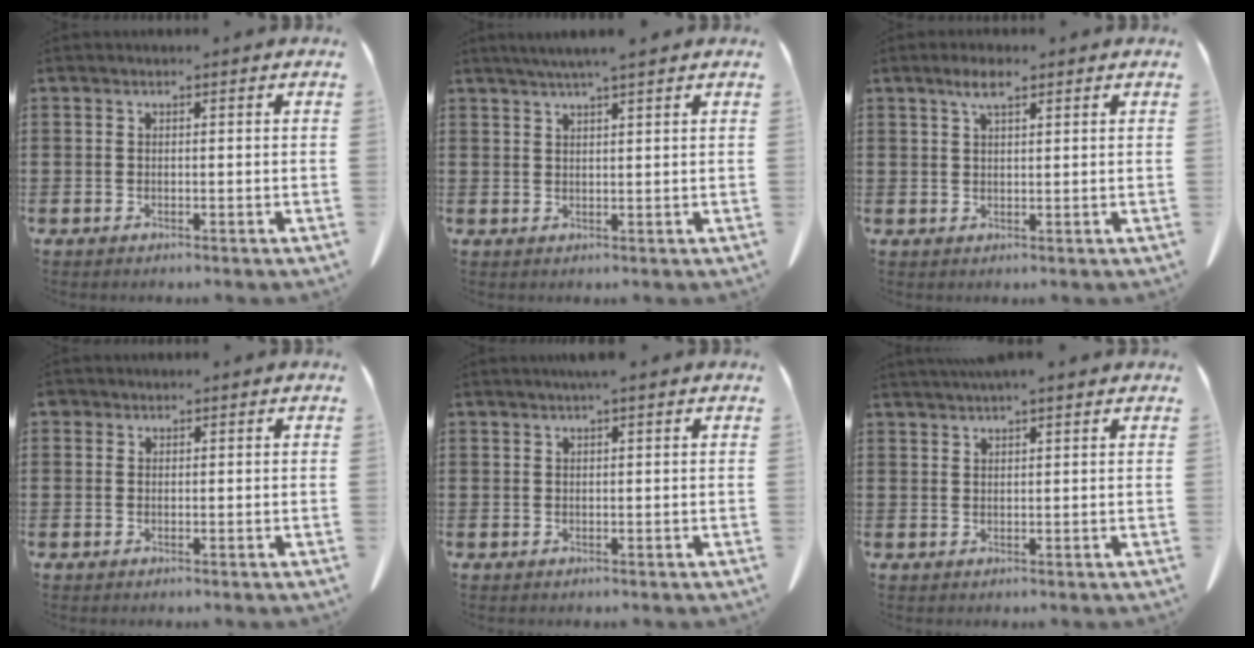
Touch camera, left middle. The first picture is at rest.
{"total": 2.7, "force": [2.2, -0.1, 1.6], "torque": [-0.036, 0.002, 0.040]}
{"total": 3.4, "force": [2.0, 0.9, 2.6], "torque": [-0.055, 0.007, 0.035]}
{"total": 0.7, "force": [0.4, 0.6, 0.2], "torque": [-0.006, 0.005, 0.008]}
{"total": 1.2, "force": [0.8, 0.0, 0.8], "torque": [-0.017, 0.001, 0.015]}
{"total": 2.1, "force": [1.9, 0.0, 0.9], "torque": [-0.022, 0.000, 0.037]}